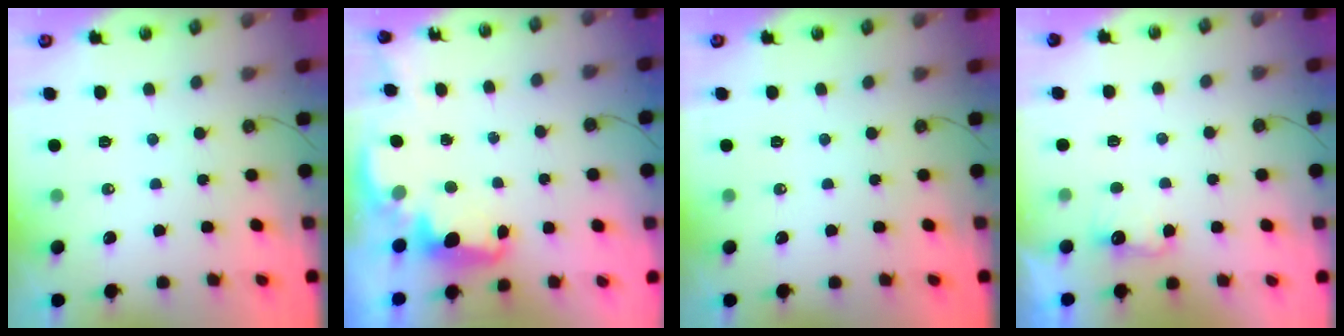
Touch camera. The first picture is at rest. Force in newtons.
{"total": 2.5, "press": 2.5, "slide": 0.5}
{"total": 0.0}
{"total": 3.5, "press": 3.3, "slide": 1.0}